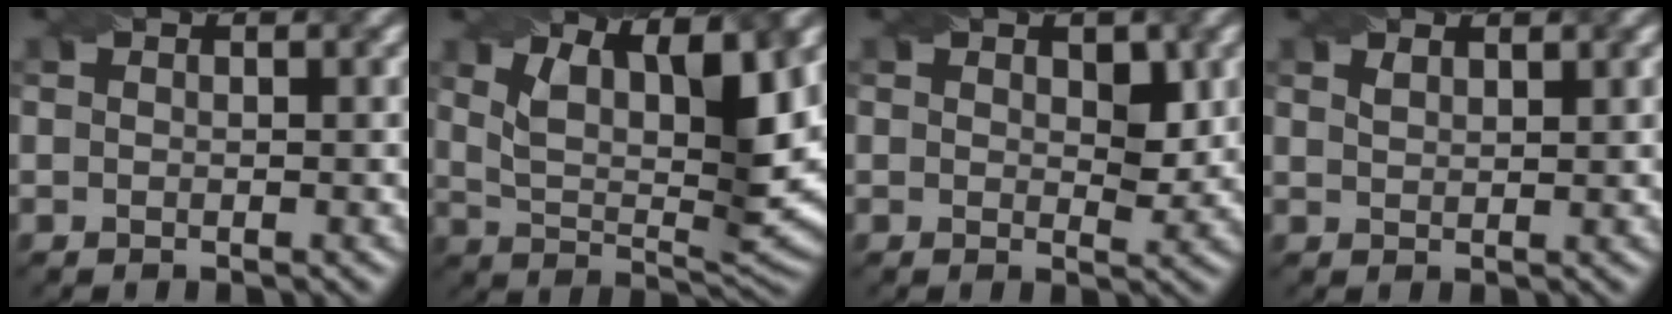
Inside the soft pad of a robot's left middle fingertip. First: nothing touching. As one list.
[{"total": 8.9, "force": [4.4, 3.0, 7.2], "torque": [-0.136, -0.005, 0.080]}, {"total": 2.4, "force": [0.8, 1.5, 1.7], "torque": [-0.025, -0.009, 0.017]}, {"total": 1.1, "force": [0.9, 0.3, 0.4], "torque": [-0.011, -0.002, 0.021]}]